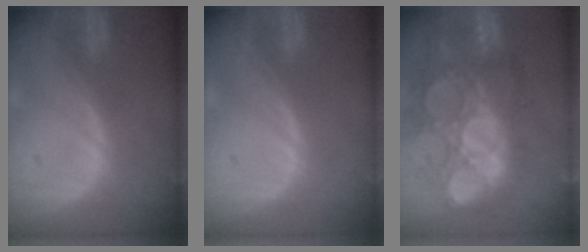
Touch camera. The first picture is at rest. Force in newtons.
{"total": 0.0}
{"total": 13.5, "press": 12.4, "slide": 5.4}